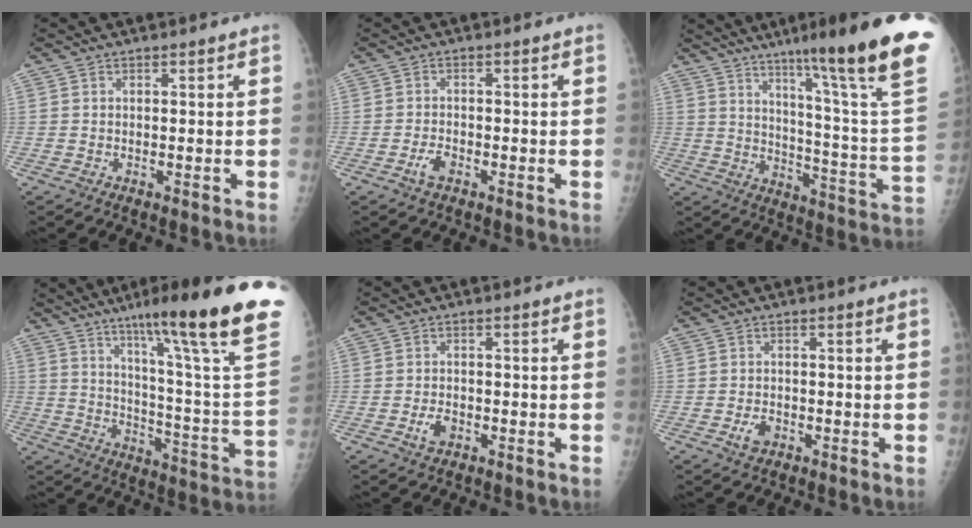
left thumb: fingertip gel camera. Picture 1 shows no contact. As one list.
[{"total": 2.5, "force": [-1.4, 1.3, 1.6], "torque": [-0.035, 0.007, -0.026]}, {"total": 27.4, "force": [18.5, 0.9, 20.3], "torque": [-0.263, -0.108, 0.259]}, {"total": 28.6, "force": [18.7, 1.5, 21.6], "torque": [-0.288, -0.096, 0.270]}, {"total": 2.7, "force": [-1.2, 1.7, 1.8], "torque": [-0.031, 0.003, -0.020]}, {"total": 2.5, "force": [-1.1, 1.7, 1.6], "torque": [-0.026, 0.002, -0.018]}]